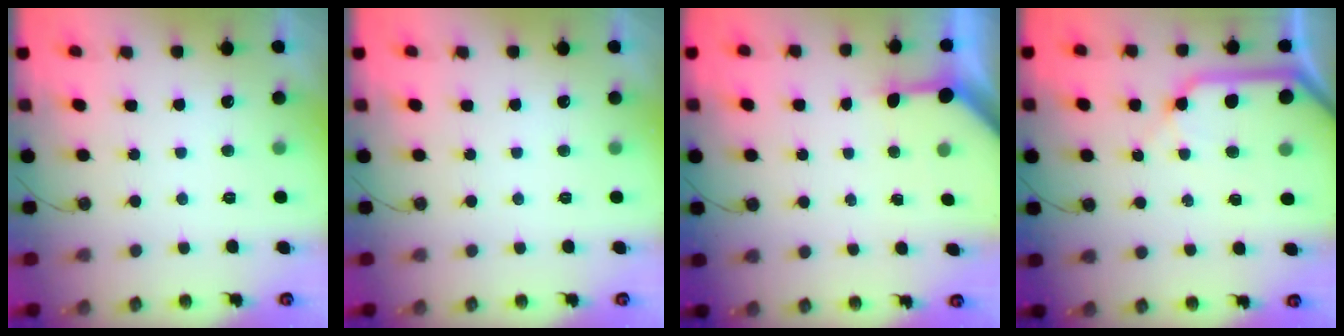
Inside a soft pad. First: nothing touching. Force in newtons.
{"total": 0.0}
{"total": 3.3, "press": 3.3, "slide": 0.4}
{"total": 13.3, "press": 13.2, "slide": 1.5}